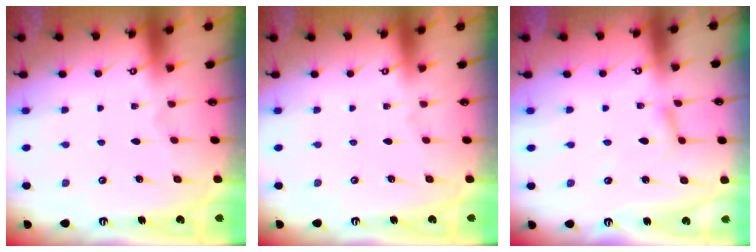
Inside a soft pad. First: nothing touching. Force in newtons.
{"total": 0.0}
{"total": 2.2, "press": 2.2, "slide": 0.3}